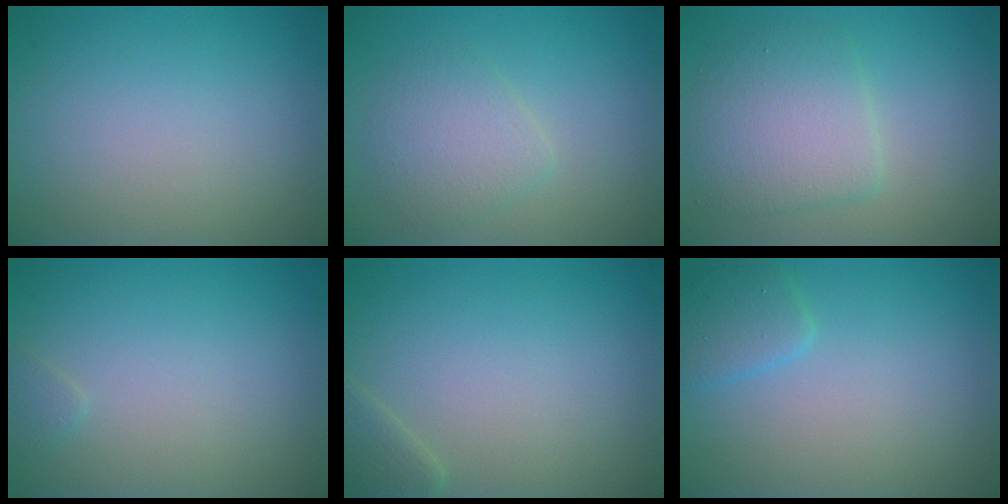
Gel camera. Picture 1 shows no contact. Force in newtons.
{"total": 2.9, "press": 2.9, "slide": 0.0}
{"total": 4.7, "press": 4.7, "slide": 0.1}
{"total": 0.7, "press": 0.7, "slide": 0.0}
{"total": 1.7, "press": 1.7, "slide": 0.1}
{"total": 1.9, "press": 1.9, "slide": 0.2}